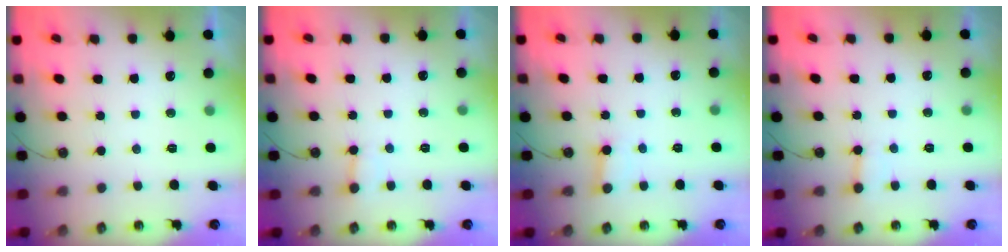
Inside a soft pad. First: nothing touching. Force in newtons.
{"total": 3.8, "press": 3.8, "slide": 0.3}
{"total": 2.7, "press": 2.7, "slide": 0.2}
{"total": 3.7, "press": 3.7, "slide": 0.3}